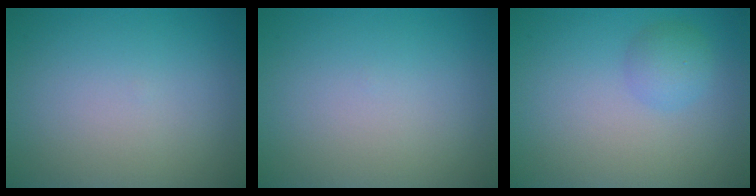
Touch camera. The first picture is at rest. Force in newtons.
{"total": 0.0}
{"total": 1.9, "press": 1.9, "slide": 0.1}